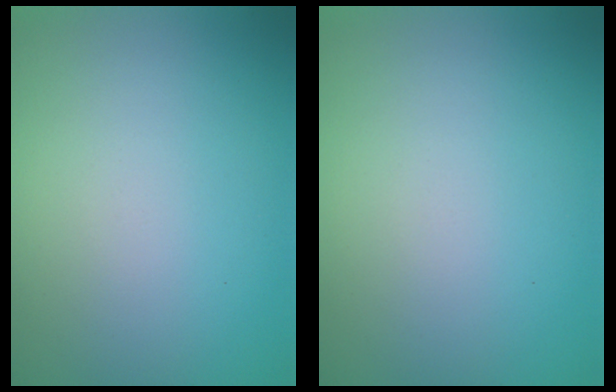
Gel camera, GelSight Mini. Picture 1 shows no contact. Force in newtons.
{"total": 0.0}